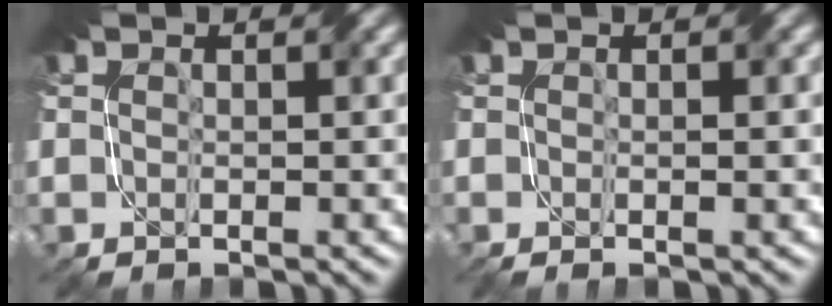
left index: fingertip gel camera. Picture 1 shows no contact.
{"total": 1.1, "force": [-0.1, 0.1, 1.1], "torque": [-0.017, -0.005, -0.004]}